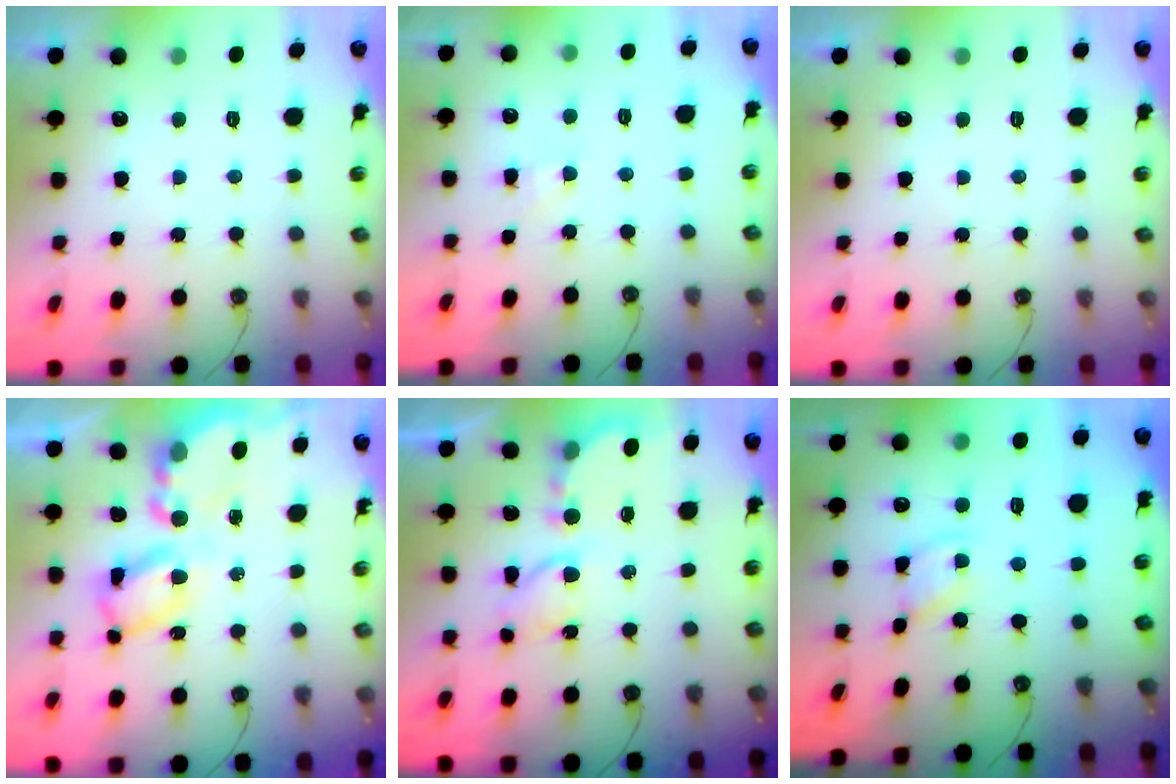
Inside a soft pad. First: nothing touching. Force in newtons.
{"total": 3.1, "press": 3.0, "slide": 0.4}
{"total": 0.0}
{"total": 10.8, "press": 10.7, "slide": 0.8}
{"total": 6.0, "press": 6.0, "slide": 0.5}
{"total": 1.8, "press": 1.8, "slide": 0.3}